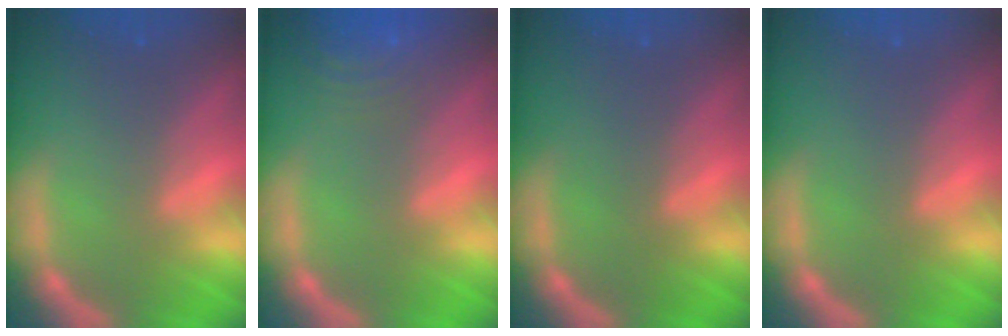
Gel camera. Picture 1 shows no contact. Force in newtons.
{"total": 8.0}
{"total": 0.0}
{"total": 0.0}